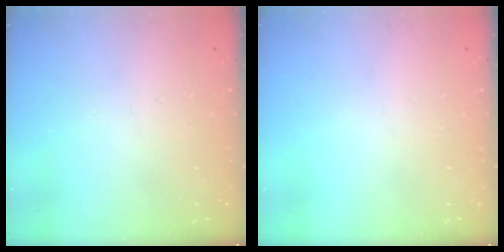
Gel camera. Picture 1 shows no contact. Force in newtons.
{"total": 0.0}